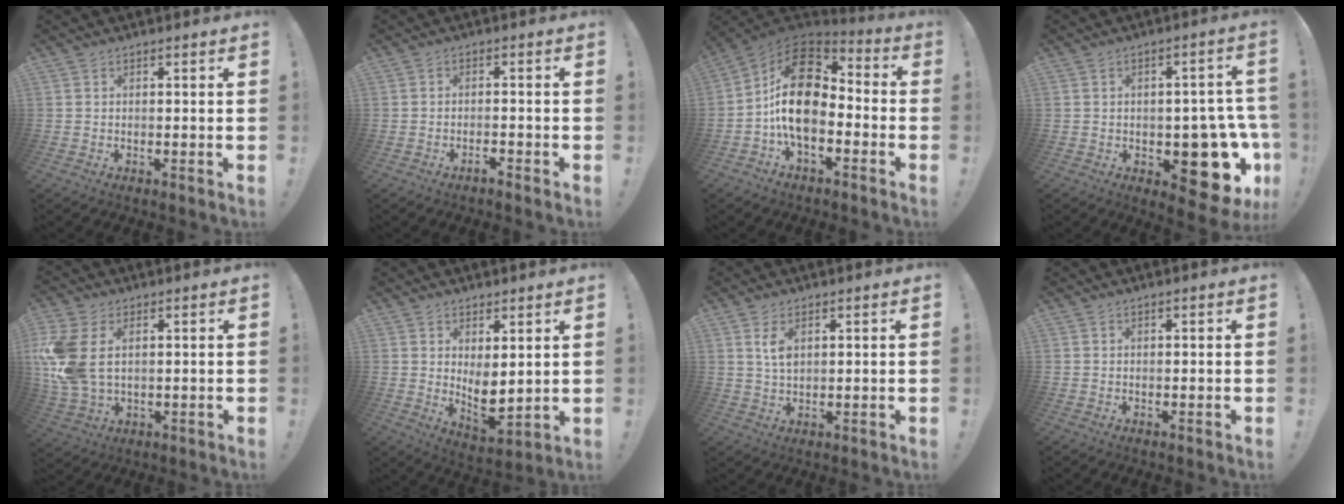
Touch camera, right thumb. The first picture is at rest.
{"total": 2.0, "force": [-1.7, 0.2, 1.1], "torque": [-0.015, 0.004, -0.028]}
{"total": 19.6, "force": [-0.4, 12.1, 15.5], "torque": [-0.286, 0.017, 0.001]}
{"total": 15.8, "force": [-4.5, 8.8, 12.3], "torque": [-0.122, 0.029, -0.053]}
{"total": 12.4, "force": [2.8, 7.9, 9.2], "torque": [-0.207, -0.010, 0.057]}
{"total": 6.6, "force": [2.5, 3.2, 5.2], "torque": [-0.059, -0.040, 0.054]}
{"total": 4.4, "force": [1.9, 2.0, 3.4], "torque": [-0.062, -0.011, 0.028]}
{"total": 0.0}